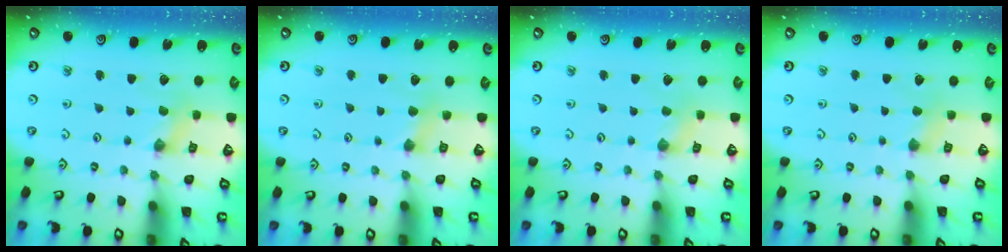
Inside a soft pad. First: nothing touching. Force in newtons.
{"total": 2.7, "press": 2.7, "slide": 0.4}
{"total": 0.6, "press": 0.6, "slide": 0.1}
{"total": 2.8, "press": 2.7, "slide": 0.6}